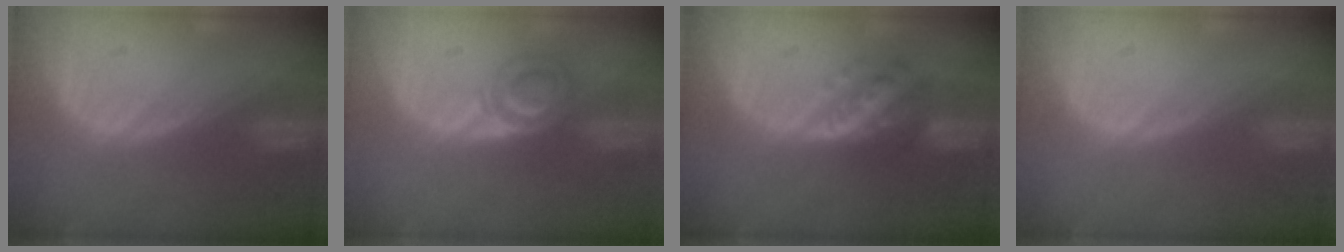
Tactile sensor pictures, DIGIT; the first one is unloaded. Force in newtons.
{"total": 4.4, "press": 4.3, "slide": 0.9}
{"total": 5.8, "press": 5.3, "slide": 2.5}
{"total": 0.0}